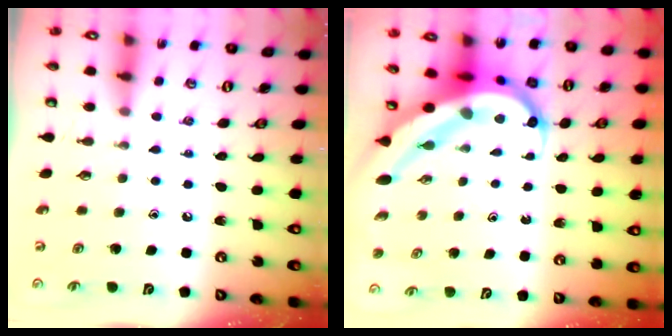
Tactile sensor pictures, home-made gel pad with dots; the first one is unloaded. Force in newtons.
{"total": 11.5, "press": 11.3, "slide": 2.2}